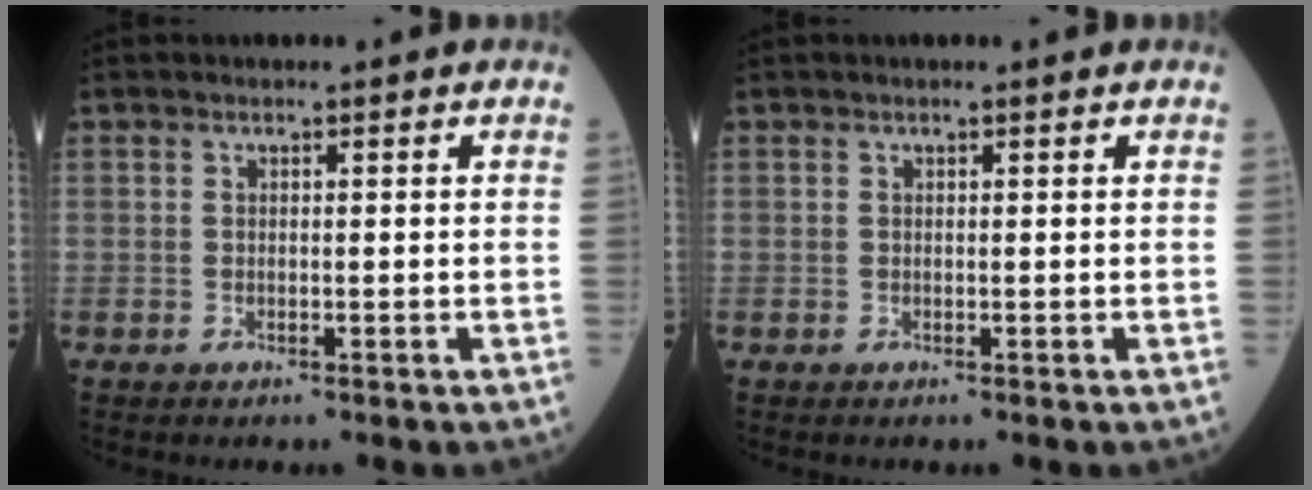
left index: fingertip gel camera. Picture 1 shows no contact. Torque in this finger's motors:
{"motor_torque": [-0.14, 0.09, -0.04, -0.01]}